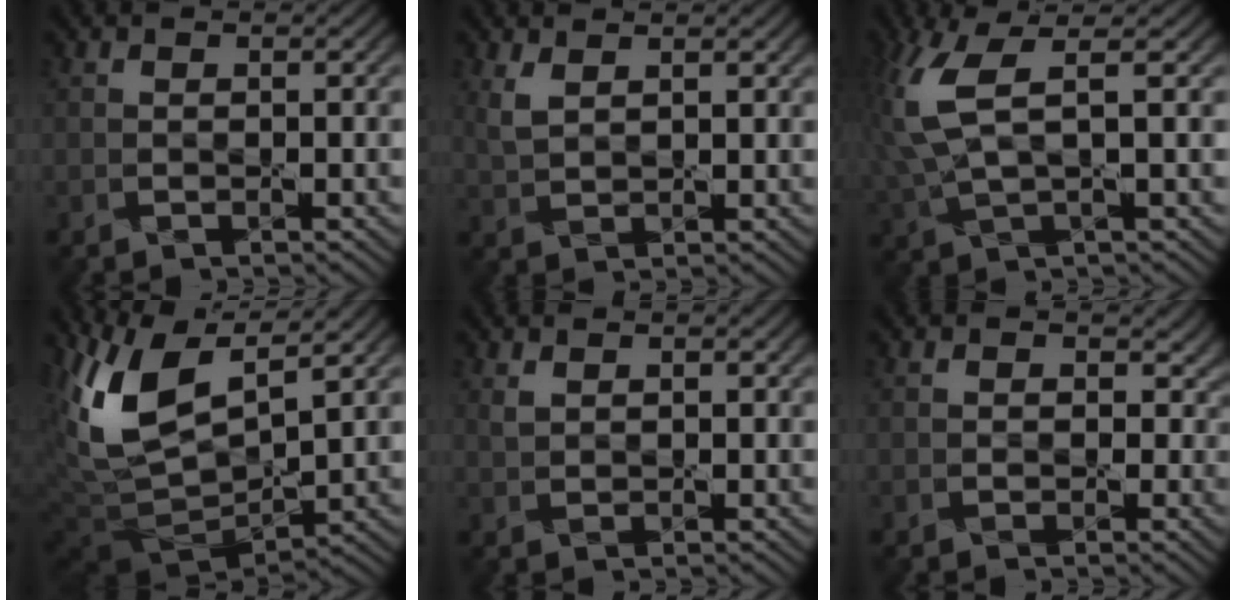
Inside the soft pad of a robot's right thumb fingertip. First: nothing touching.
{"total": 3.0, "force": [1.8, 1.3, 2.0], "torque": [-0.058, 0.000, 0.043]}
{"total": 8.1, "force": [2.5, 2.7, 7.2], "torque": [-0.189, 0.010, 0.051]}
{"total": 14.5, "force": [5.8, 6.7, 11.4], "torque": [-0.270, 0.005, 0.111]}
{"total": 1.7, "force": [1.1, 0.9, 0.9], "torque": [-0.025, -0.002, 0.024]}
{"total": 2.6, "force": [0.6, 2.2, 1.2], "torque": [-0.016, -0.004, 0.001]}